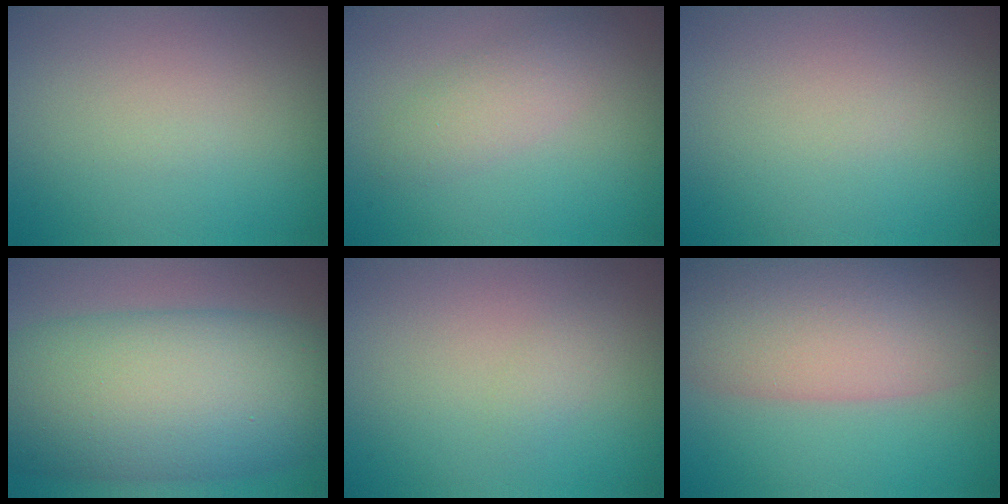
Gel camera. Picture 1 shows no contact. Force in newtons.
{"total": 2.2, "press": 2.2, "slide": 0.2}
{"total": 0.0}
{"total": 13.4, "press": 13.4, "slide": 0.0}
{"total": 0.9, "press": 0.9, "slide": 0.1}
{"total": 10.2, "press": 10.2, "slide": 0.9}